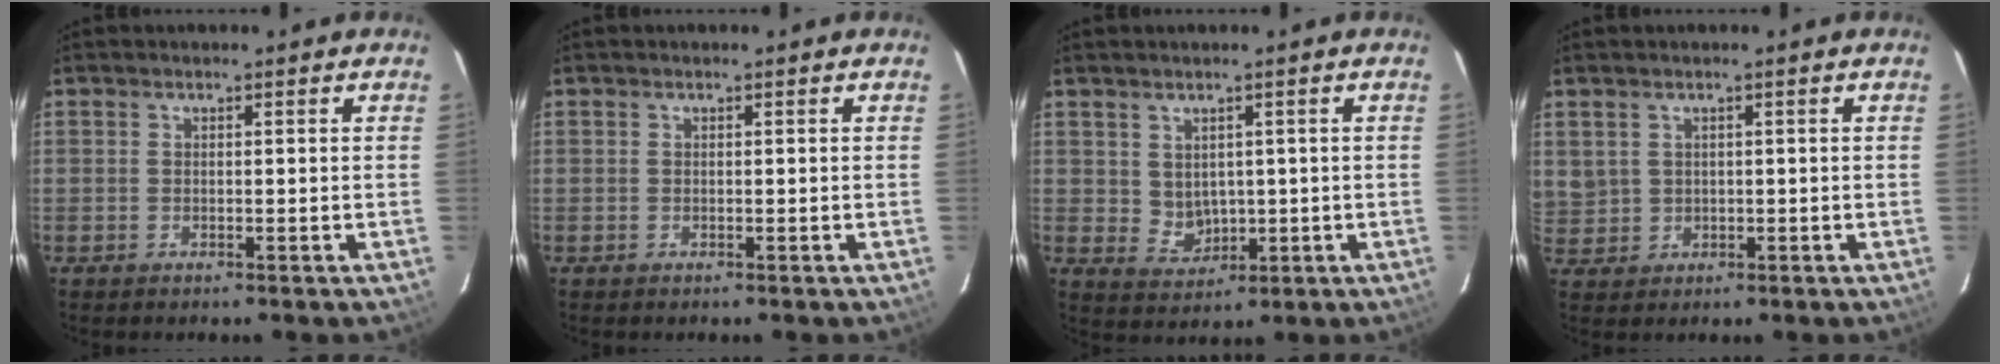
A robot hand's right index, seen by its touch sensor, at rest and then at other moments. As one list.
[{"total": 0.0}, {"total": 4.1, "force": [0.9, 3.5, 1.8], "torque": [-0.032, 0.002, 0.032]}, {"total": 4.3, "force": [1.2, 3.9, 1.2], "torque": [-0.023, 0.009, 0.037]}]